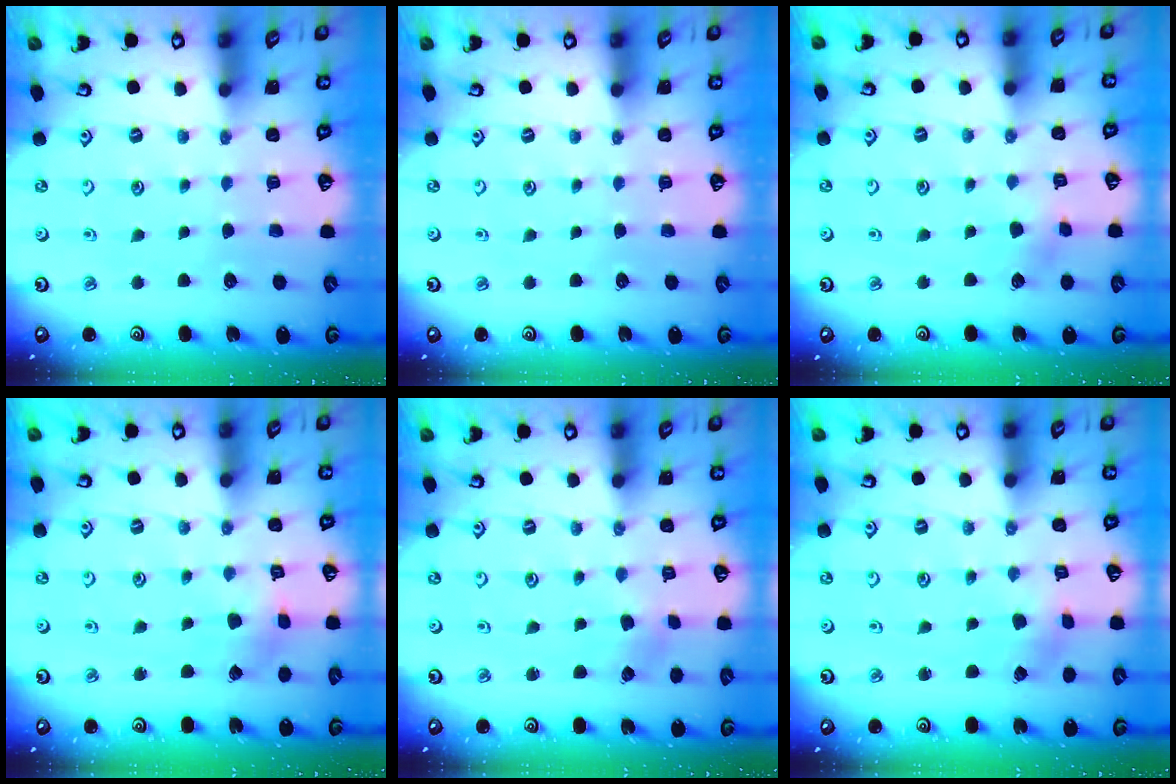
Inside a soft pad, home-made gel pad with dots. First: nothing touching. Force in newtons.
{"total": 0.0}
{"total": 3.0, "press": 2.9, "slide": 0.4}
{"total": 2.6, "press": 2.6, "slide": 0.1}
{"total": 2.6, "press": 2.6, "slide": 0.6}
{"total": 1.1, "press": 1.1, "slide": 0.1}